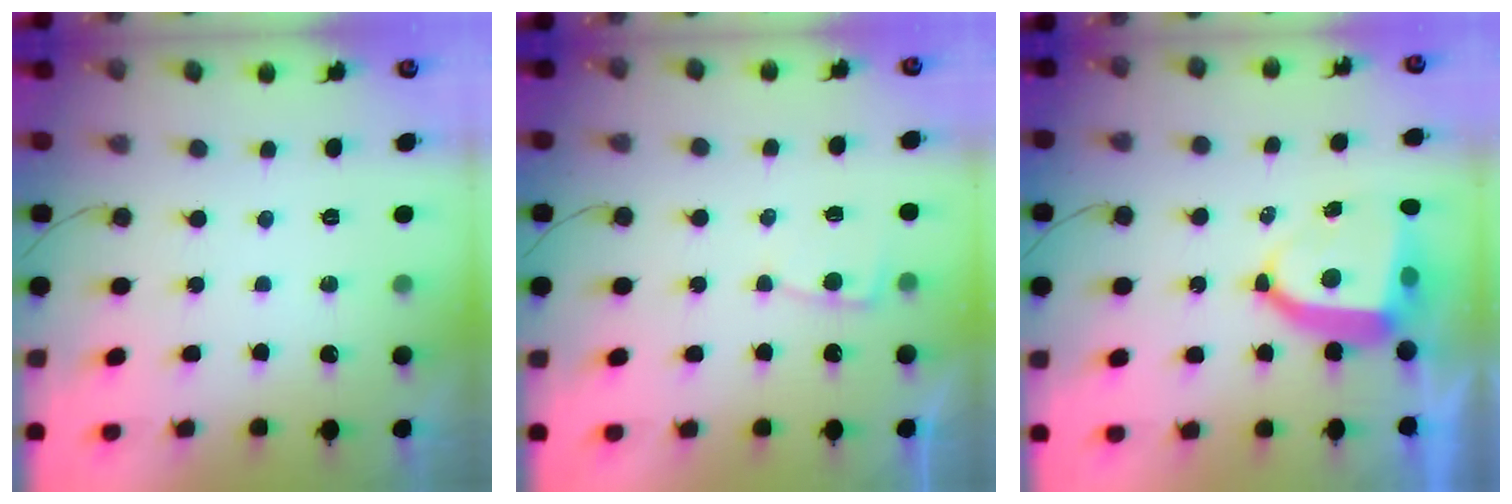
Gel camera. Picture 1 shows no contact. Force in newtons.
{"total": 3.8, "press": 3.8, "slide": 0.5}
{"total": 9.6, "press": 9.6, "slide": 1.0}